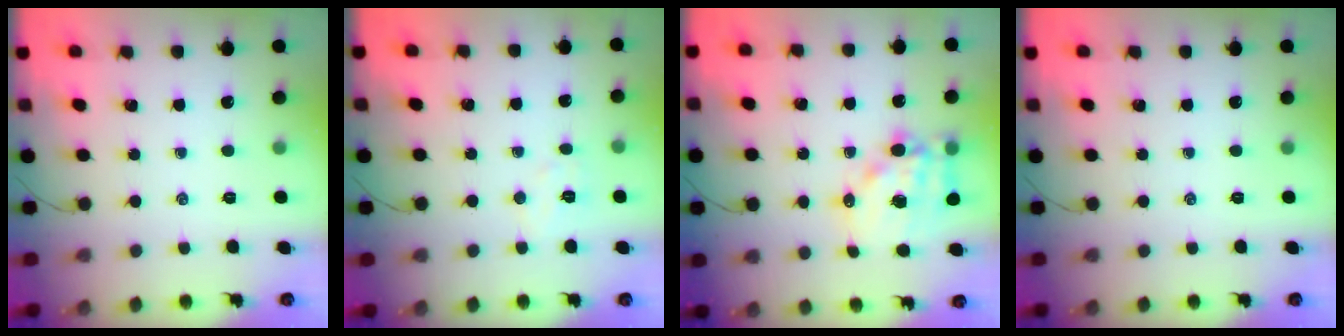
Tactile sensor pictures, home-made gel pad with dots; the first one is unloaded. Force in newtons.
{"total": 5.0, "press": 4.9, "slide": 1.1}
{"total": 14.2, "press": 13.9, "slide": 3.3}
{"total": 0.0}